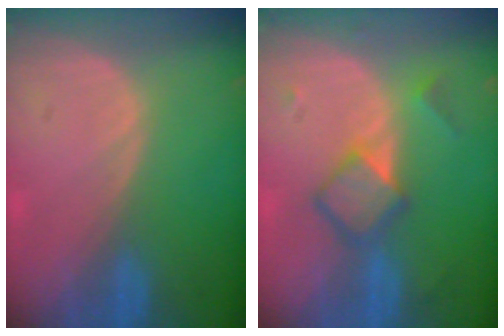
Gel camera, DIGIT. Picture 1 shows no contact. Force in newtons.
{"total": 5.1, "press": 5.1, "slide": 0.0}